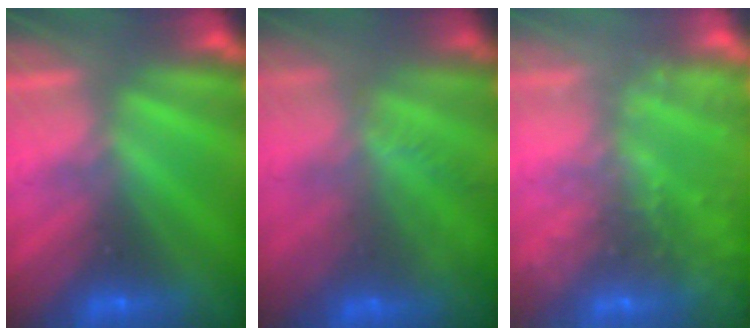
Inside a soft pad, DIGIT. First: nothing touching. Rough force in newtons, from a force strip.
{"total": 6.9}
{"total": 9.2}